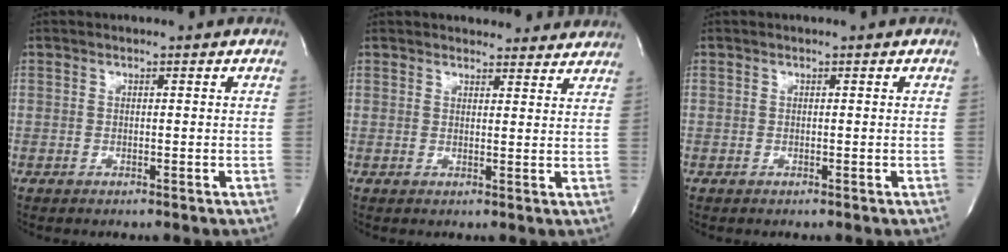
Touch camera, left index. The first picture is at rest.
{"total": 10.0, "force": [9.4, 2.6, 2.2], "torque": [-0.006, 0.002, 0.097]}
{"total": 0.0}